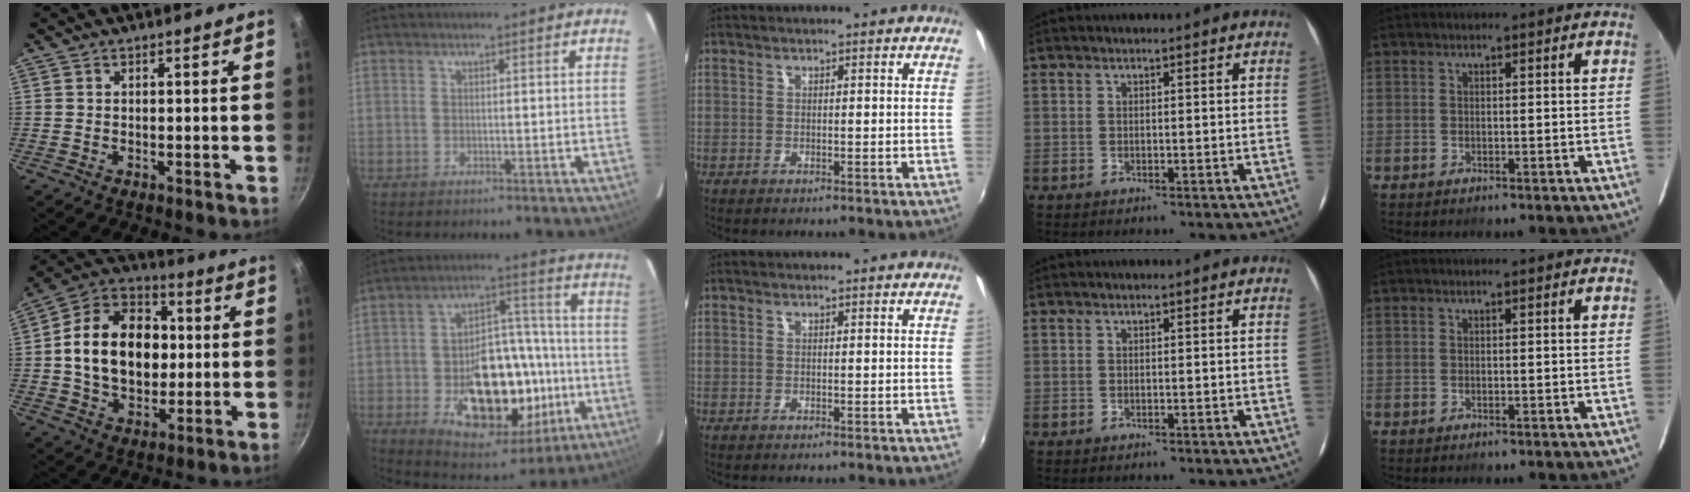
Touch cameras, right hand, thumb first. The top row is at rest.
{"thumb": {"total": 19.6, "force": [1.0, 14.3, 13.4], "torque": [-0.191, 0.026, 0.007]}, "index": {"total": 23.2, "force": [-6.2, 13.5, 17.9], "torque": [-0.304, 0.018, -0.070]}}